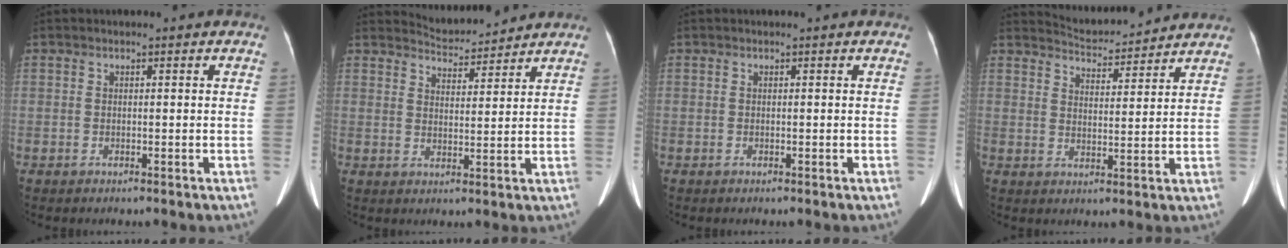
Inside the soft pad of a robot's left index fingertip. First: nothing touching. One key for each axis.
{"total": 5.5, "fx": 5.5, "fy": 0.3, "fz": -0.3, "tx": -0.006, "ty": 0.008, "tz": 0.088}
{"total": 0.0}
{"total": 8.0, "fx": 8.0, "fy": 0.6, "fz": 0.6, "tx": -0.021, "ty": 0.013, "tz": 0.121}